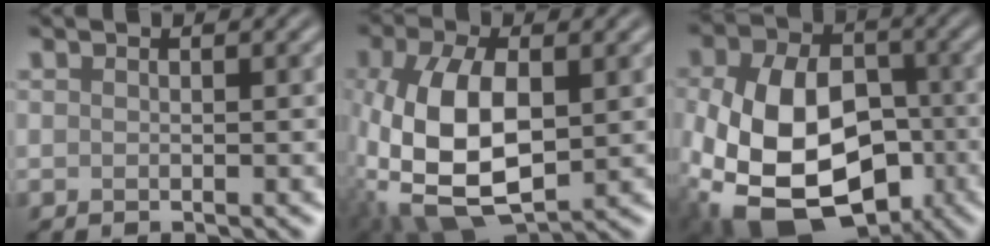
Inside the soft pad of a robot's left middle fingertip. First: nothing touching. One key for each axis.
{"total": 10.7, "fx": -0.9, "fy": 5.9, "fz": 8.9, "tx": -0.202, "ty": -0.011, "tz": -0.013}
{"total": 16.0, "fx": -4.5, "fy": 10.9, "fz": 10.9, "tx": -0.211, "ty": -0.041, "tz": -0.068}